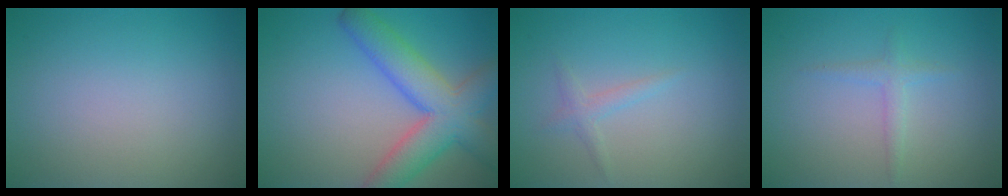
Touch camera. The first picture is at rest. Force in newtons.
{"total": 7.3, "press": 7.3, "slide": 0.4}
{"total": 1.1, "press": 1.1, "slide": 0.1}
{"total": 1.3, "press": 1.3, "slide": 0.0}